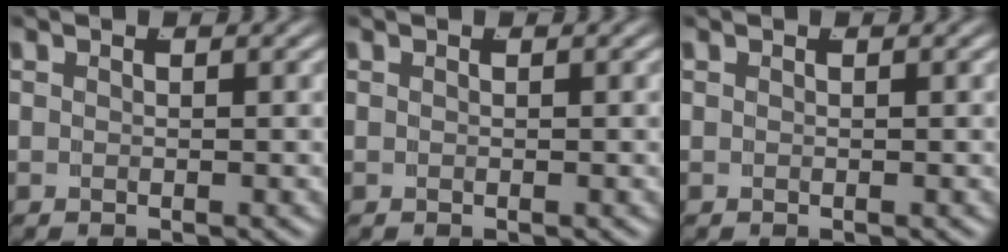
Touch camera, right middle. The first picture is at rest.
{"total": 0.0}
{"total": 0.0}